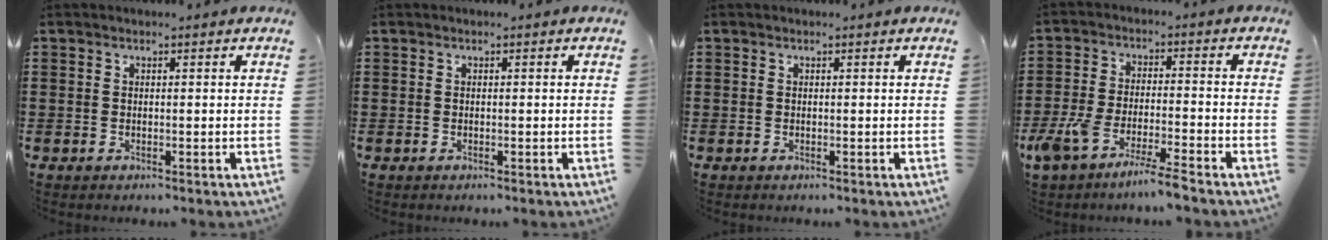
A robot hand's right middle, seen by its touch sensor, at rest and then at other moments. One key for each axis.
{"total": 0.0}
{"total": 0.0}
{"total": 6.5, "fx": -5.5, "fy": -0.1, "fz": 3.4, "tx": -0.090, "ty": -0.021, "tz": -0.108}